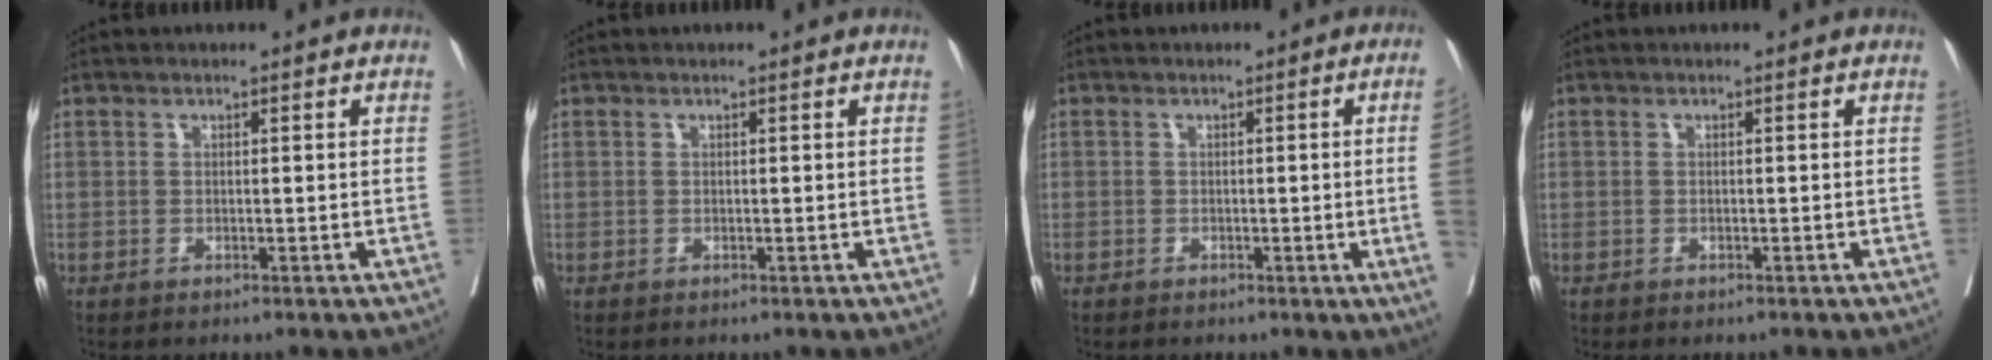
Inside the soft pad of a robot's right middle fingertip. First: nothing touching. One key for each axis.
{"total": 0.0}
{"total": 4.2, "fx": -0.5, "fy": -1.6, "fz": 3.8, "tx": -0.043, "ty": -0.008, "tz": -0.006}
{"total": 0.6, "fx": -0.5, "fy": 0.3, "fz": 0.1, "tx": -0.005, "ty": 0.001, "tz": -0.010}